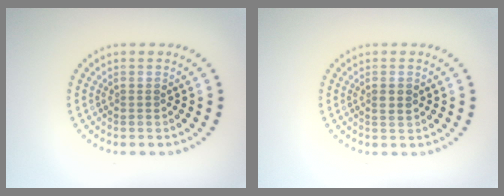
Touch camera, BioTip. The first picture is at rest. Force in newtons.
{"total": 1.2, "press": 1.2, "slide": 0.3}